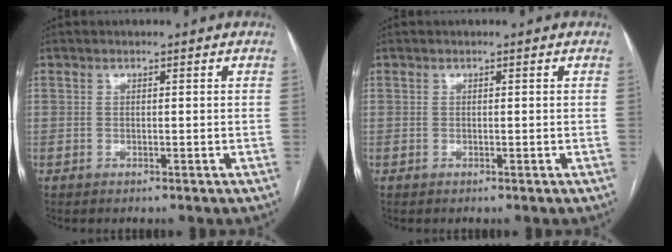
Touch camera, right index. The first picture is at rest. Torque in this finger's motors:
{"motor_torque": [0.00, 0.00, 0.00, 0.00]}